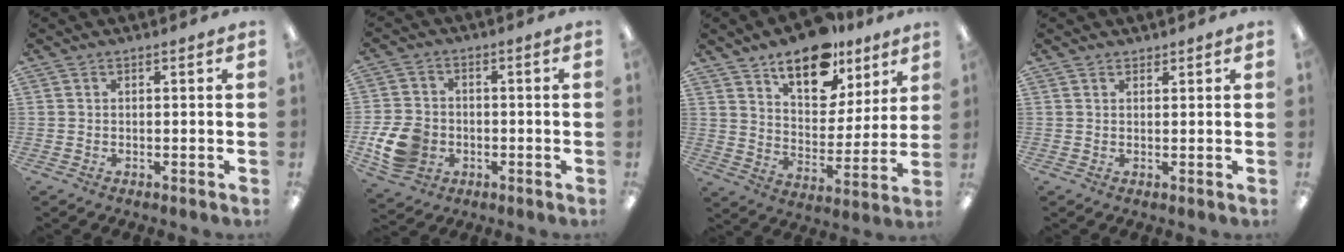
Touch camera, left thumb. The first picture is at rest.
{"total": 10.6, "force": [-2.9, 8.4, 5.8], "torque": [-0.130, 0.017, -0.049]}
{"total": 16.0, "force": [11.5, 8.0, 7.7], "torque": [-0.117, -0.063, 0.203]}
{"total": 1.1, "force": [1.1, 0.4, -0.1], "torque": [0.001, -0.001, 0.021]}